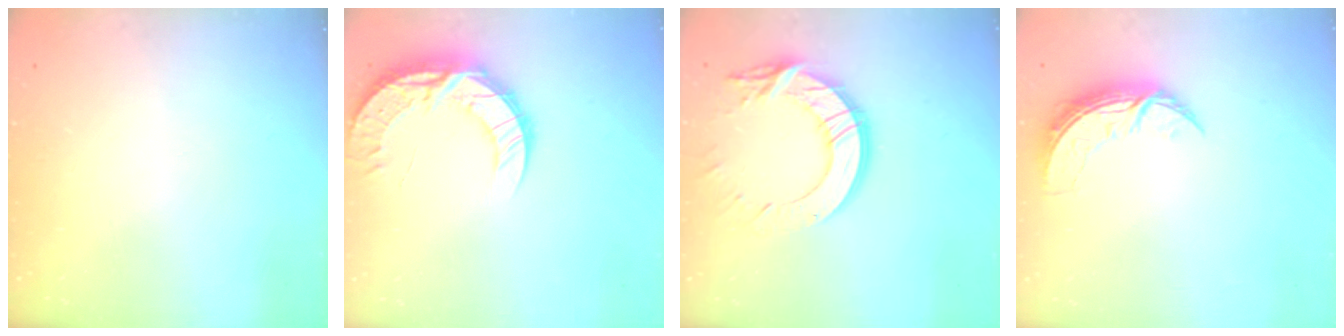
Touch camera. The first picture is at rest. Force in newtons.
{"total": 13.0, "press": 12.9, "slide": 1.0}
{"total": 15.4, "press": 15.3, "slide": 1.3}
{"total": 7.1, "press": 7.0, "slide": 0.4}